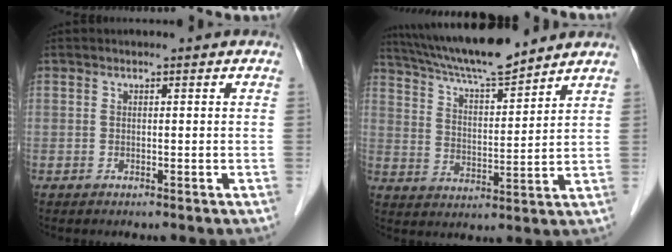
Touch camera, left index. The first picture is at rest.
{"total": 13.8, "force": [12.4, 0.7, 6.0], "torque": [-0.113, 0.014, 0.213]}